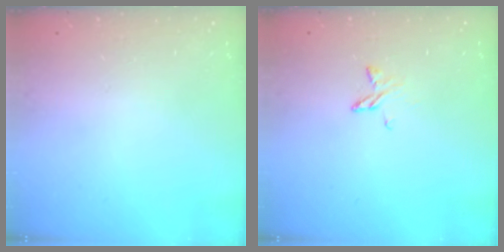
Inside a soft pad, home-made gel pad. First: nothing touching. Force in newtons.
{"total": 5.4, "press": 5.3, "slide": 0.5}